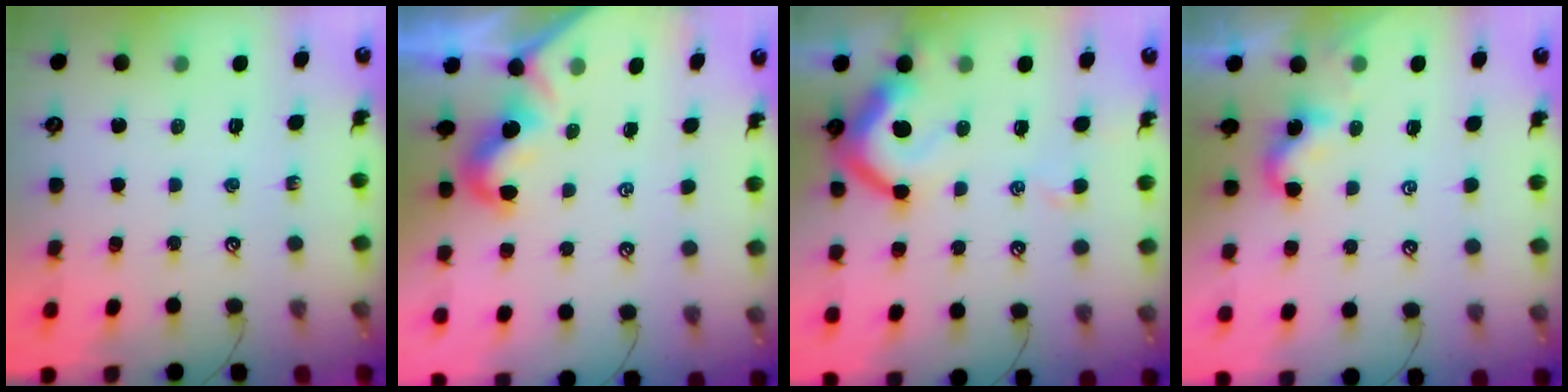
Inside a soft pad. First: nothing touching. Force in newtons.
{"total": 2.0, "press": 1.9, "slide": 0.6}
{"total": 9.5, "press": 9.4, "slide": 1.6}
{"total": 1.3, "press": 1.3, "slide": 0.3}